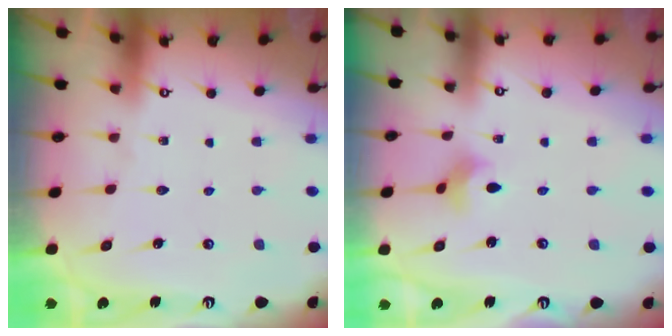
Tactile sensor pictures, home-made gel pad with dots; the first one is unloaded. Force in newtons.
{"total": 2.7, "press": 2.7, "slide": 0.2}